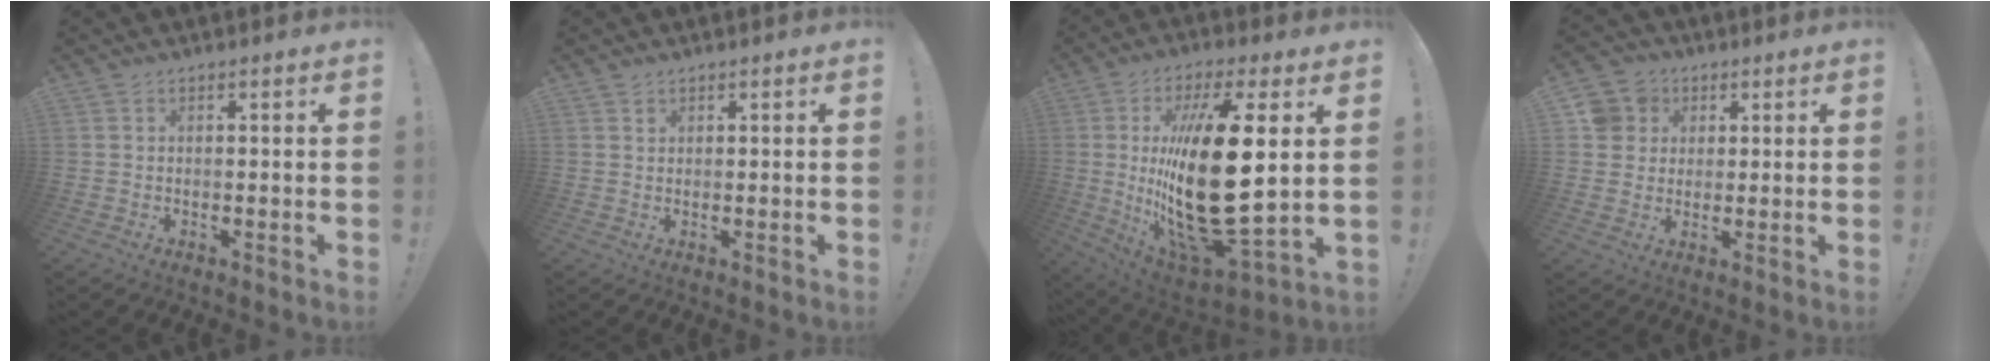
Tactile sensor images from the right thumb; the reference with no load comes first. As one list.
[{"total": 0.9, "force": [0.7, 0.4, 0.1], "torque": [0.001, -0.004, 0.014]}, {"total": 28.9, "force": [2.6, 10.0, 27.0], "torque": [-0.530, -0.041, 0.041]}, {"total": 7.5, "force": [1.8, 7.1, 1.7], "torque": [-0.024, -0.007, 0.036]}]